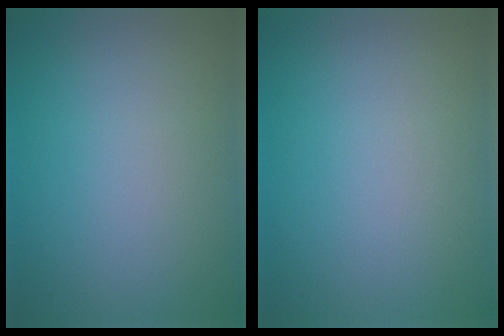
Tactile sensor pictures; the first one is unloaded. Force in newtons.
{"total": 0.0}